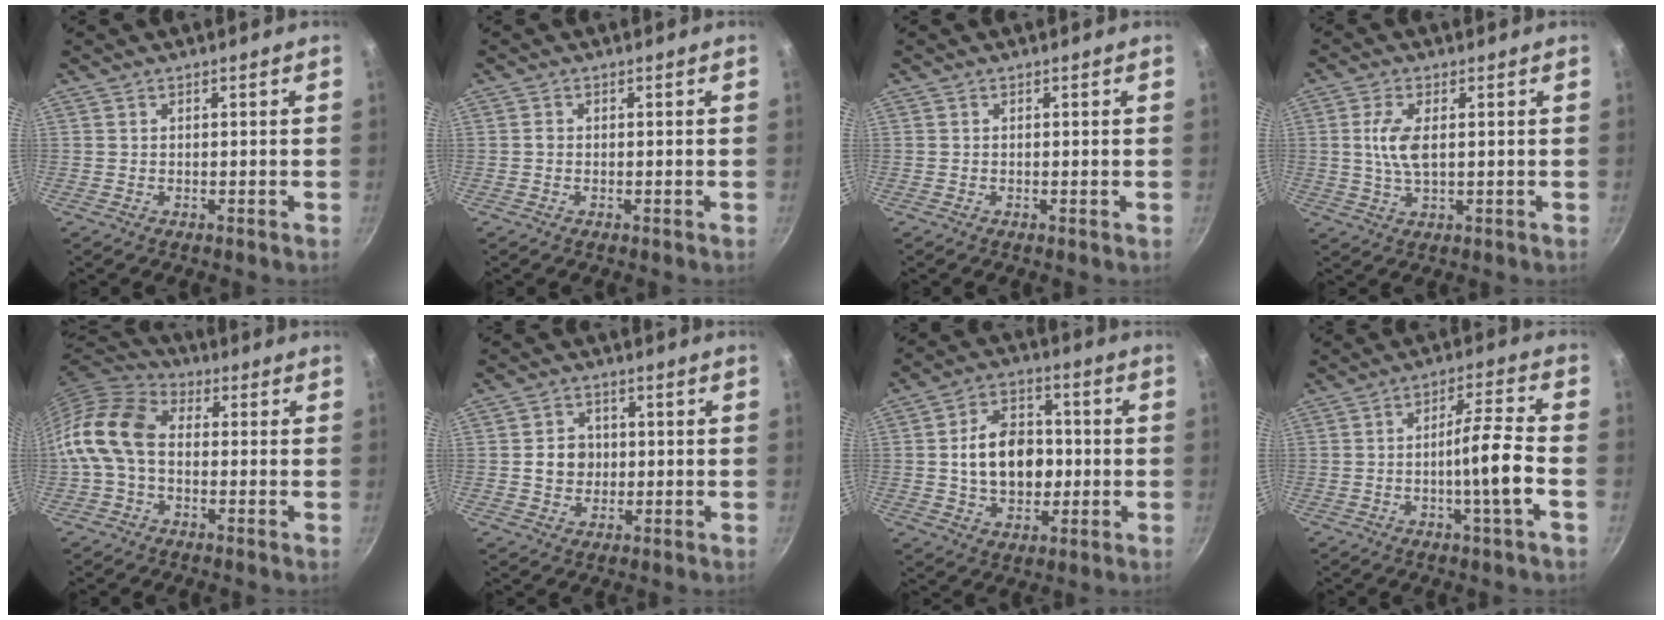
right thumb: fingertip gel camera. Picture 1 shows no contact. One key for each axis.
{"total": 0.7, "fx": -0.1, "fy": 0.5, "fz": 0.3, "tx": -0.005, "ty": 0.003, "tz": -0.004}
{"total": 0.0}
{"total": 6.2, "fx": 0.8, "fy": 2.6, "fz": 5.5, "tx": -0.117, "ty": 0.000, "tz": 0.016}
{"total": 13.4, "fx": -1.2, "fy": 9.3, "fz": 9.6, "tx": -0.176, "ty": 0.037, "tz": -0.045}
{"total": 5.5, "fx": 0.0, "fy": 4.9, "fz": 2.5, "tx": -0.013, "ty": 0.005, "tz": -0.004}
{"total": 13.7, "fx": -0.3, "fy": 9.9, "fz": 9.5, "tx": -0.120, "ty": 0.018, "tz": -0.007}
{"total": 9.2, "fx": -2.7, "fy": 0.0, "fz": 8.8, "tx": -0.143, "ty": 0.026, "tz": -0.046}